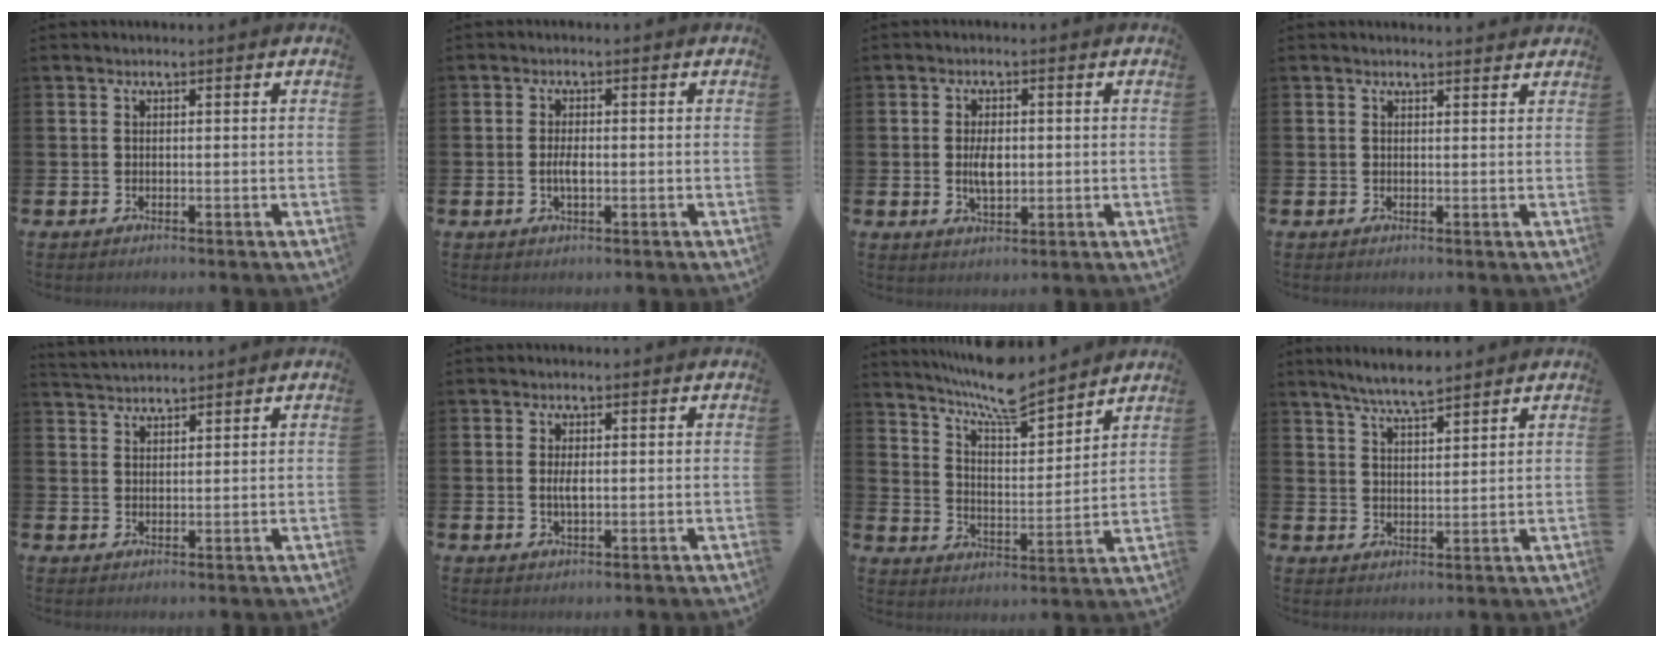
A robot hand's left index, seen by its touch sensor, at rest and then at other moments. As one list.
[{"total": 2.4, "force": [-0.3, 0.9, 2.1], "torque": [-0.031, -0.002, -0.009]}, {"total": 3.9, "force": [0.1, 2.1, 3.3], "torque": [-0.047, 0.000, -0.003]}, {"total": 1.1, "force": [1.1, 0.0, 0.1], "torque": [0.006, -0.004, 0.018]}, {"total": 2.8, "force": [2.8, 0.3, 0.1], "torque": [-0.006, -0.010, 0.052]}, {"total": 2.1, "force": [0.1, 0.9, 1.9], "torque": [-0.037, 0.002, 0.000]}, {"total": 8.7, "force": [8.2, 1.1, 2.8], "torque": [-0.080, -0.052, 0.148]}, {"total": 5.7, "force": [5.4, 0.5, 1.9], "torque": [-0.048, -0.019, 0.096]}]